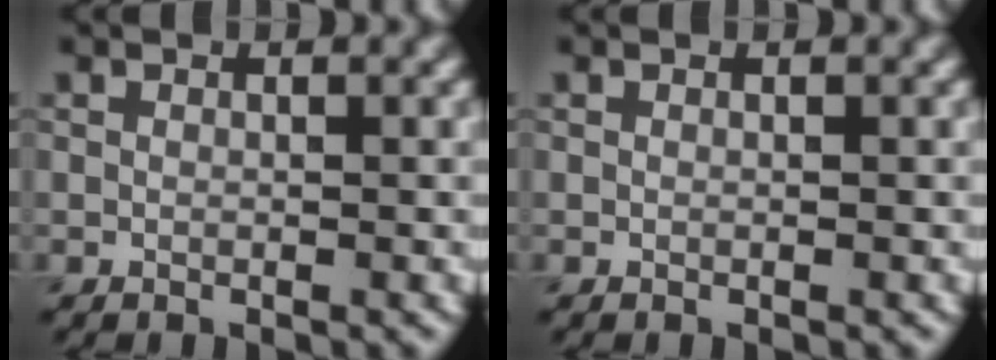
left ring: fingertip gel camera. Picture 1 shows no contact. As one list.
[{"total": 0.0}]